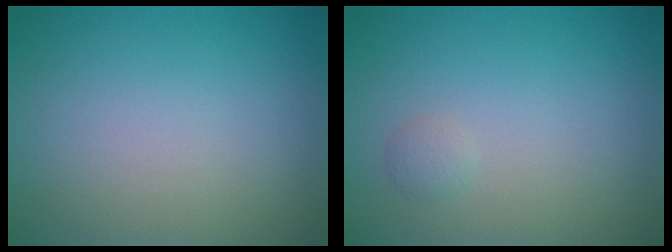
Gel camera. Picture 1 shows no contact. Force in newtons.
{"total": 0.7, "press": 0.7, "slide": 0.1}